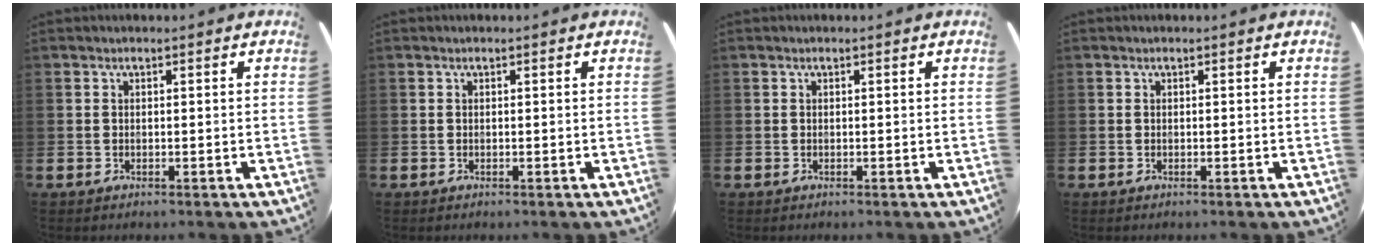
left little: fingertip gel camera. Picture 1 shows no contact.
{"total": 0.0}
{"total": 0.0}
{"total": 0.0}